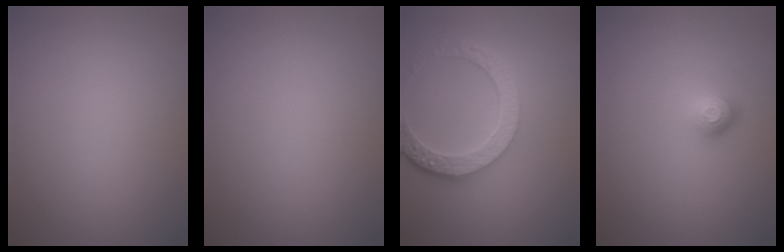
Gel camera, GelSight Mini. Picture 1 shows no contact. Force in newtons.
{"total": 0.0}
{"total": 5.4, "press": 4.3, "slide": 3.4}
{"total": 1.8, "press": 1.2, "slide": 1.3}